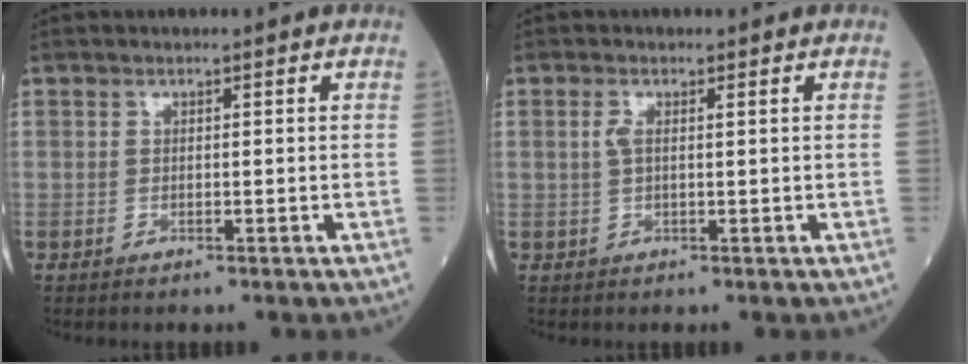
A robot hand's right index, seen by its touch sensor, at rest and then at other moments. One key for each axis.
{"total": 1.6, "fx": 0.4, "fy": 0.4, "fz": 1.5, "tx": -0.040, "ty": 0.007, "tz": 0.008}